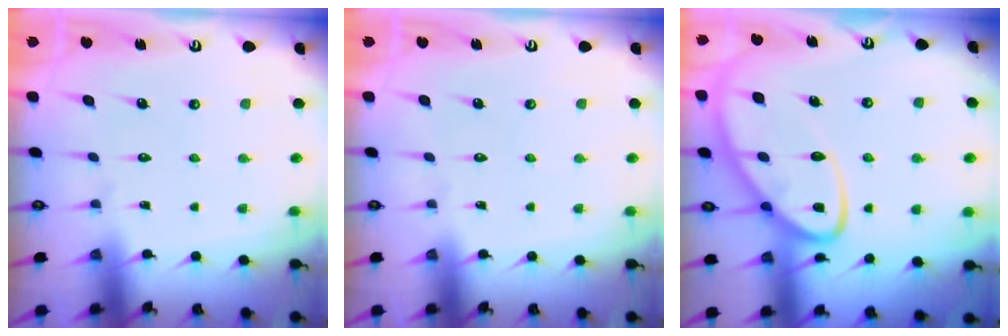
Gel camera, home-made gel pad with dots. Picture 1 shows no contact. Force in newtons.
{"total": 0.0}
{"total": 12.2, "press": 12.2, "slide": 1.2}